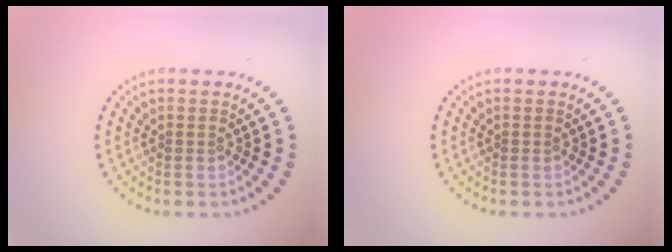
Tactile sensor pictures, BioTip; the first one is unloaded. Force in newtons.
{"total": 0.0}